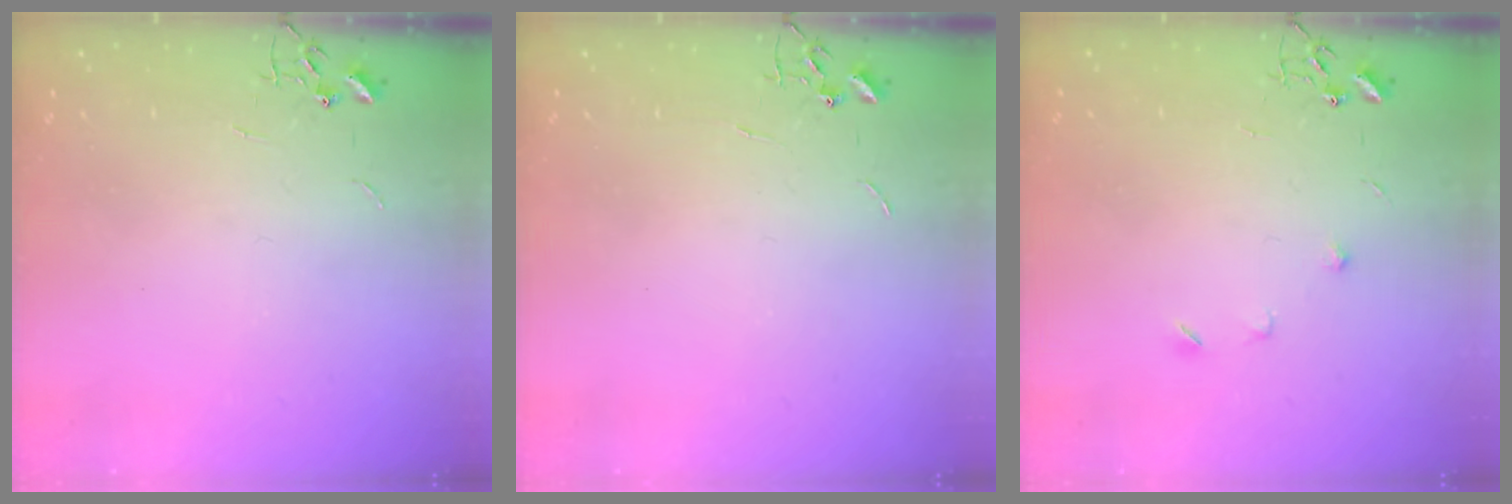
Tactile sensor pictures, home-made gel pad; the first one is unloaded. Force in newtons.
{"total": 0.0}
{"total": 5.7, "press": 5.7, "slide": 0.7}